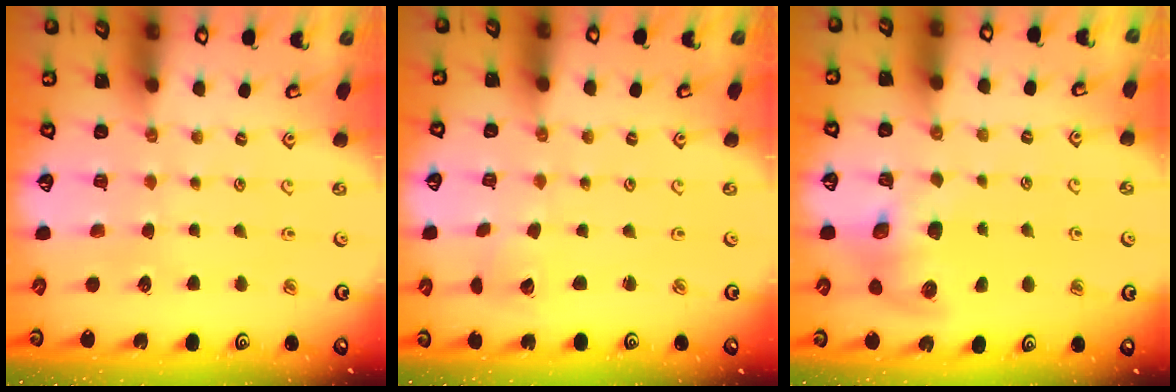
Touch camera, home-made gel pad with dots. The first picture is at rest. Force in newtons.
{"total": 2.1, "press": 2.1, "slide": 0.2}
{"total": 9.4, "press": 9.3, "slide": 1.4}